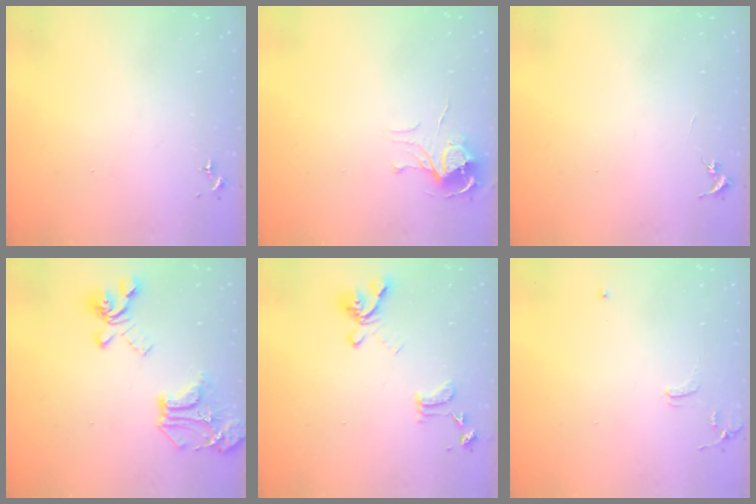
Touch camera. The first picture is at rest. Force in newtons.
{"total": 7.0, "press": 7.0, "slide": 0.6}
{"total": 0.0}
{"total": 20.8, "press": 20.7, "slide": 1.6}
{"total": 15.5, "press": 15.4, "slide": 1.6}
{"total": 6.4, "press": 6.3, "slide": 0.8}